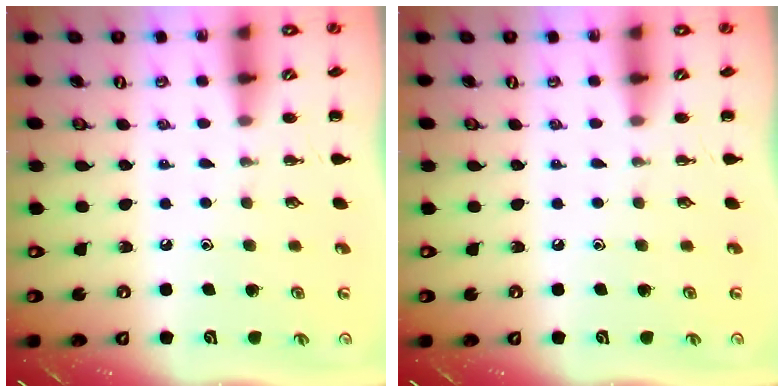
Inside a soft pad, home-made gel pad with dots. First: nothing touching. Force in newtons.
{"total": 0.0}